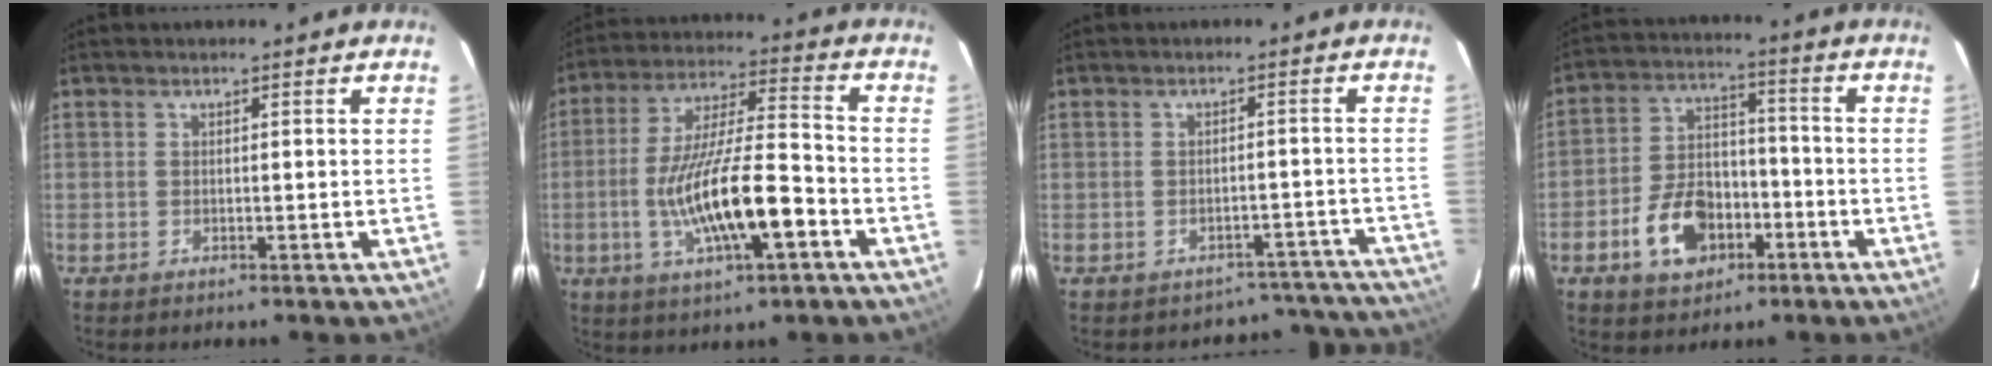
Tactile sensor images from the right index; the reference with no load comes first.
{"total": 16.4, "force": [-5.4, 3.6, 15.0], "torque": [-0.286, -0.007, -0.091]}
{"total": 11.2, "force": [-10.0, 4.9, -0.1], "torque": [0.027, 0.056, -0.098]}
{"total": 12.1, "force": [-5.4, 7.9, 7.4], "torque": [-0.156, 0.021, -0.080]}